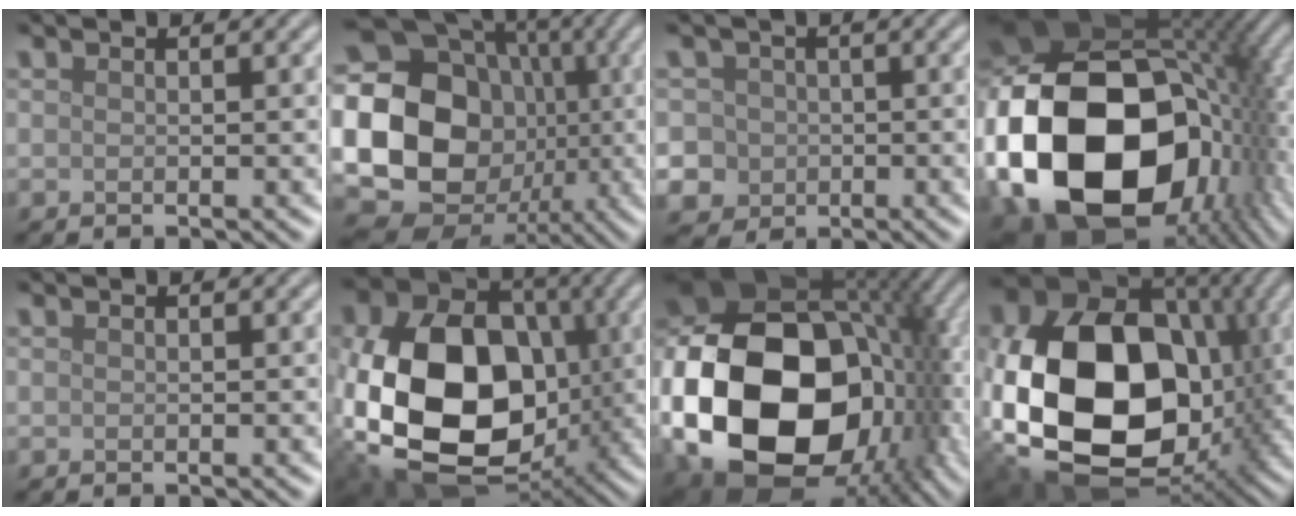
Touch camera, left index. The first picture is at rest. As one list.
[{"total": 24.2, "force": [-2.7, 21.6, 10.7], "torque": [-0.223, -0.006, -0.101]}, {"total": 6.2, "force": [-0.6, 5.9, 1.7], "torque": [-0.028, 0.017, -0.035]}, {"total": 21.7, "force": [-2.9, 15.1, 15.3], "torque": [-0.360, -0.037, -0.028]}, {"total": 0.0}, {"total": 18.5, "force": [-2.1, 13.7, 12.3], "torque": [-0.238, -0.034, -0.020]}, {"total": 20.4, "force": [-3.5, 14.5, 13.8], "torque": [-0.306, -0.029, -0.051]}, {"total": 21.3, "force": [-1.6, 15.6, 14.4], "torque": [-0.325, -0.042, -0.006]}]